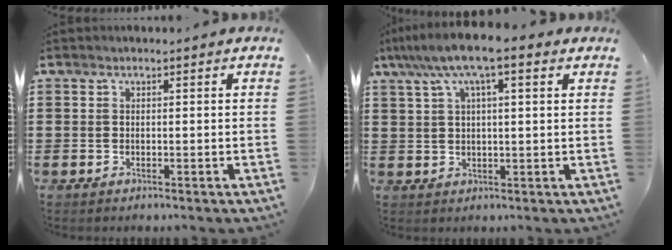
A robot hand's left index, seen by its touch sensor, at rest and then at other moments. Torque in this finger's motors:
{"motor_torque": [2.14, 0.00, 1.06, 0.21]}